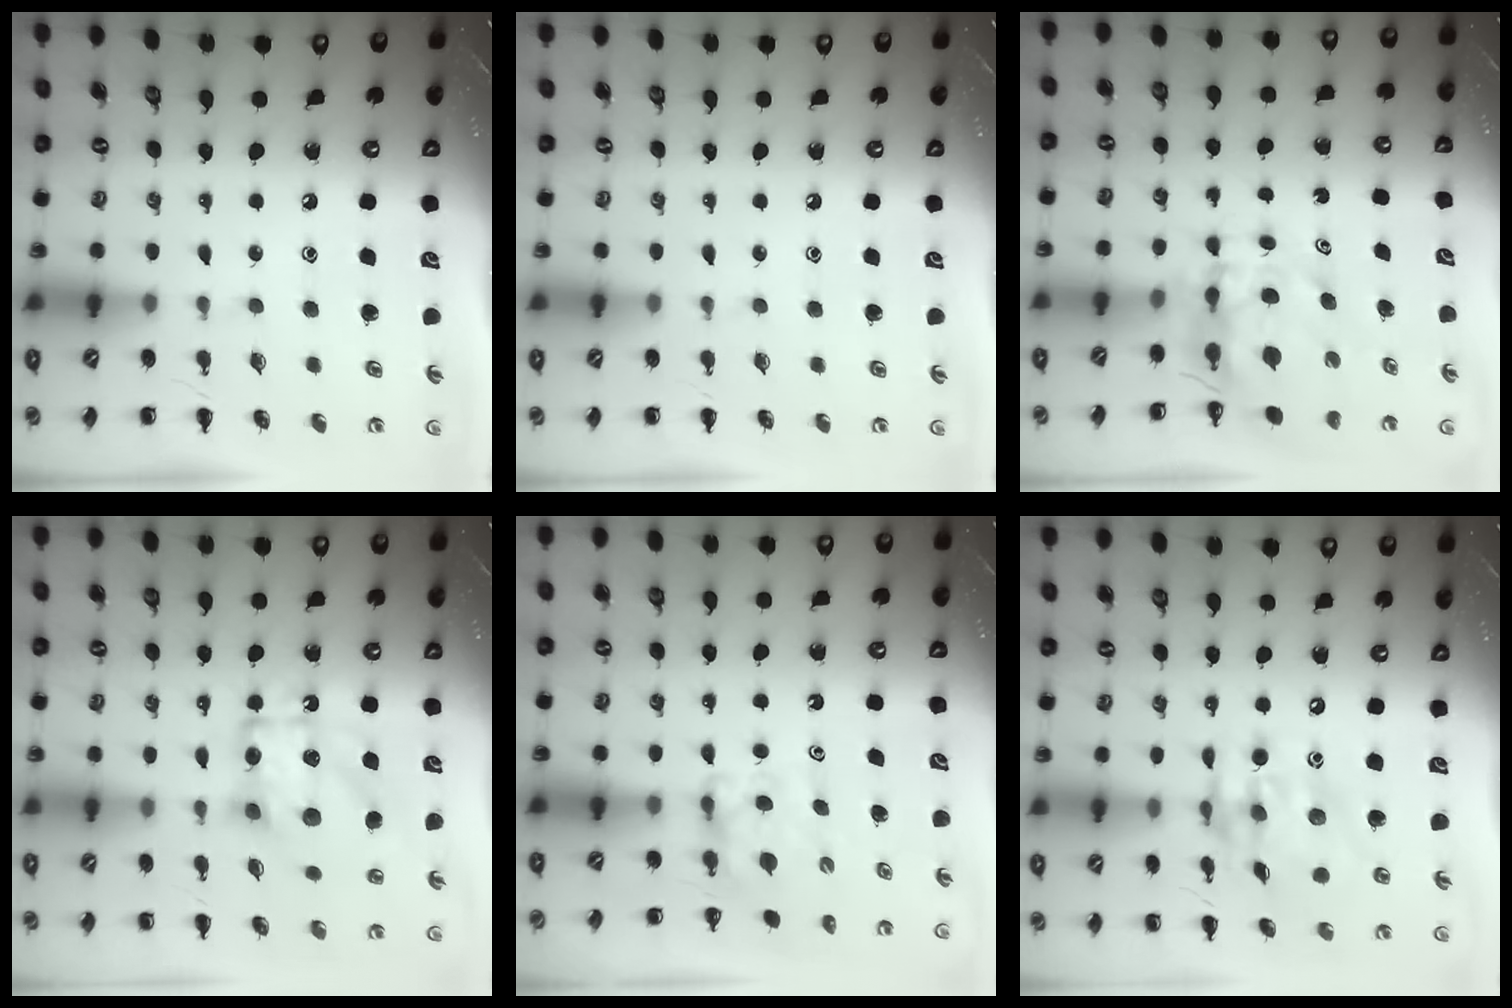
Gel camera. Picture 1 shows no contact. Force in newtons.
{"total": 0.0}
{"total": 5.3, "press": 4.9, "slide": 2.0}
{"total": 12.6, "press": 12.6, "slide": 1.2}
{"total": 4.3, "press": 4.2, "slide": 0.8}
{"total": 14.9, "press": 14.7, "slide": 2.6}